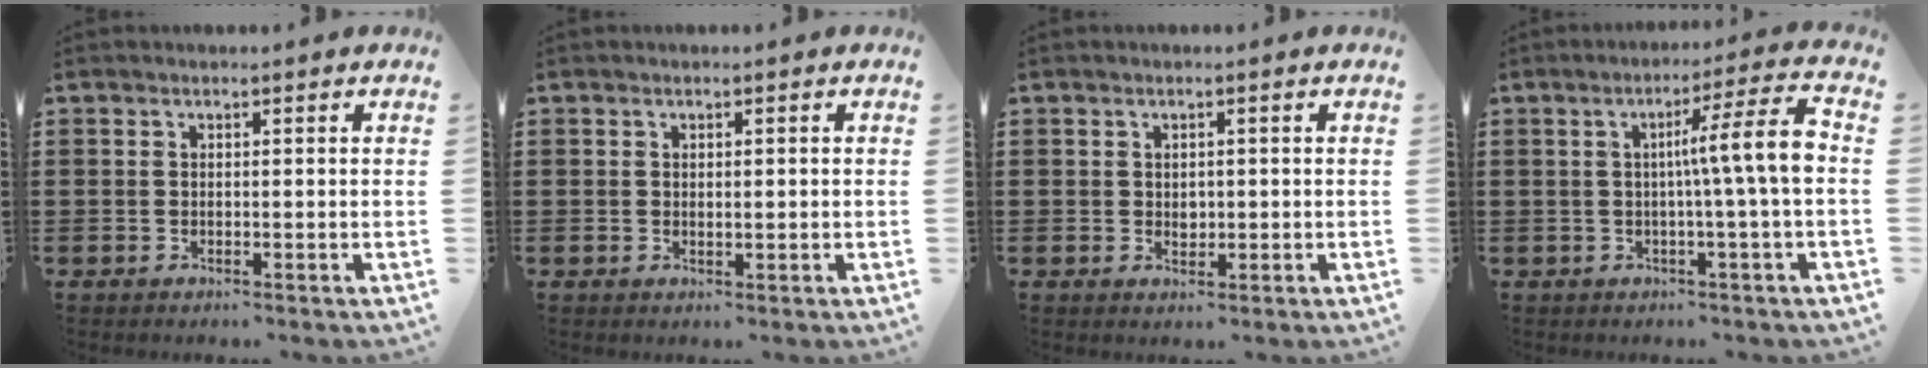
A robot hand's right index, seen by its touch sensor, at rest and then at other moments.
{"total": 0.7, "force": [0.1, 0.3, 0.6], "torque": [-0.011, 0.001, 0.001]}
{"total": 1.2, "force": [0.1, 0.9, 0.8], "torque": [-0.008, 0.001, 0.000]}
{"total": 8.5, "force": [0.1, -0.2, 8.5], "torque": [-0.137, -0.009, -0.008]}